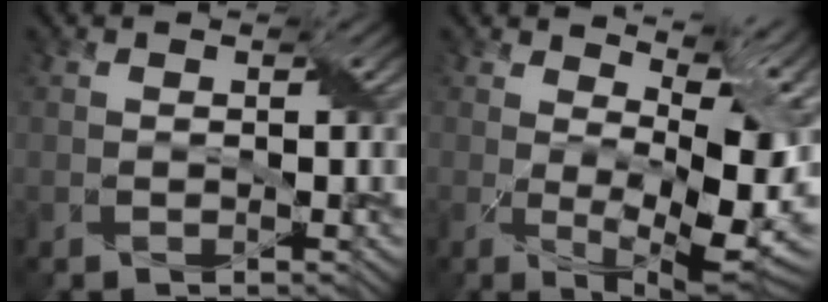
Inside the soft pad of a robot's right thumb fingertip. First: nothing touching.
{"total": 13.9, "force": [2.4, 6.0, 12.3], "torque": [-0.198, -0.011, 0.069]}